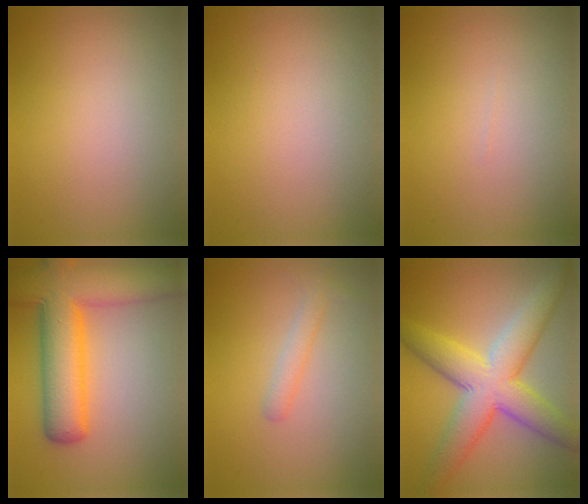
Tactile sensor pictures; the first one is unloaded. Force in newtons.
{"total": 0.0}
{"total": 0.0}
{"total": 10.2, "press": 10.2, "slide": 0.6}
{"total": 1.6, "press": 1.6, "slide": 0.0}
{"total": 8.5, "press": 8.5, "slide": 0.4}